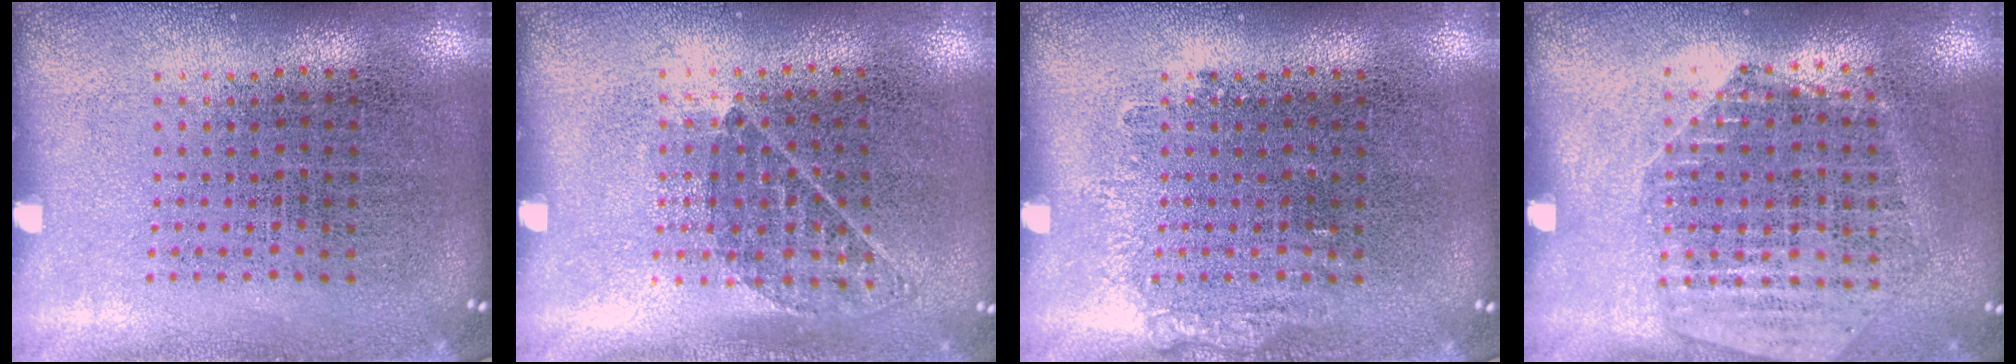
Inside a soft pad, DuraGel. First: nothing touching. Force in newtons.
{"total": 0.8, "press": 0.6, "slide": 0.5}
{"total": 0.7, "press": 0.7, "slide": 0.2}
{"total": 1.5, "press": 1.5, "slide": 0.0}